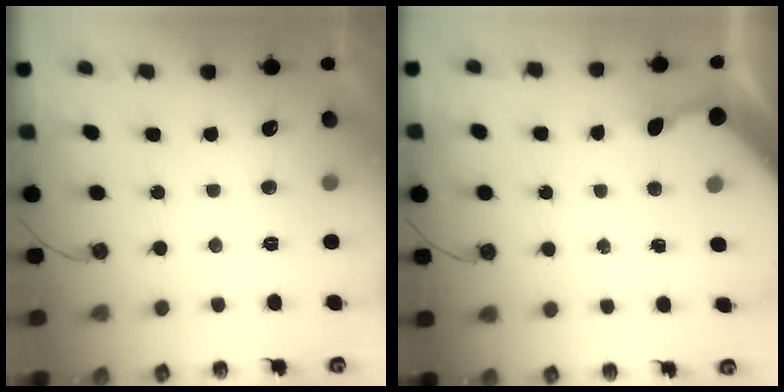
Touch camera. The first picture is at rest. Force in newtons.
{"total": 5.0, "press": 5.0, "slide": 0.2}